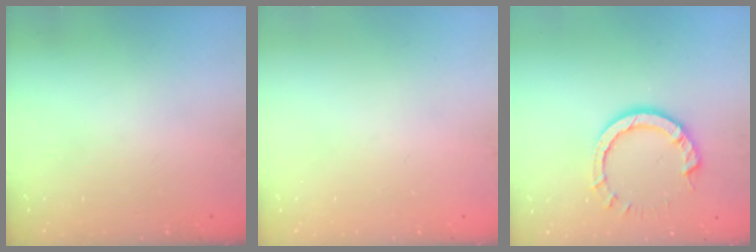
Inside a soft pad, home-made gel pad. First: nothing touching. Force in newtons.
{"total": 0.0}
{"total": 7.8, "press": 7.7, "slide": 0.6}